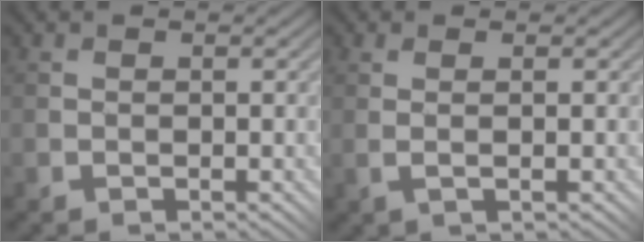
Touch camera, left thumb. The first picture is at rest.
{"total": 2.0, "force": [0.3, -0.2, 1.9], "torque": [-0.045, 0.008, 0.005]}